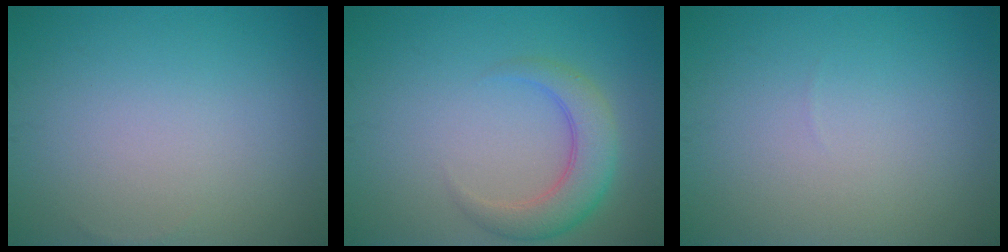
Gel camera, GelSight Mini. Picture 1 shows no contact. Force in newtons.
{"total": 4.1, "press": 4.1, "slide": 0.3}
{"total": 0.0}